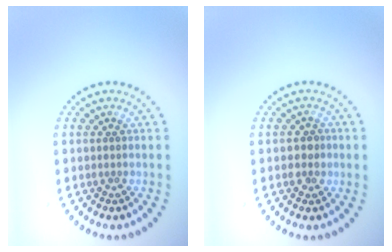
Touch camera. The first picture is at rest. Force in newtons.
{"total": 1.7, "press": 1.7, "slide": 0.4}